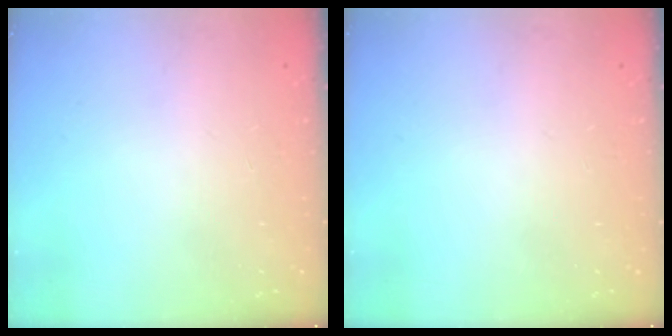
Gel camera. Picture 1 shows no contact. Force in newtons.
{"total": 0.0}